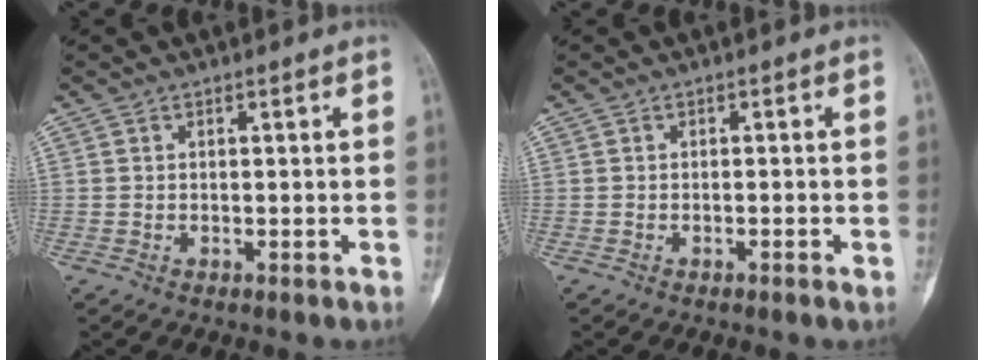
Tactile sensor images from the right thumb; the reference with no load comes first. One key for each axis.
{"total": 0.9, "fx": -0.5, "fy": 0.1, "fz": 0.7, "tx": -0.014, "ty": 0.004, "tz": -0.006}